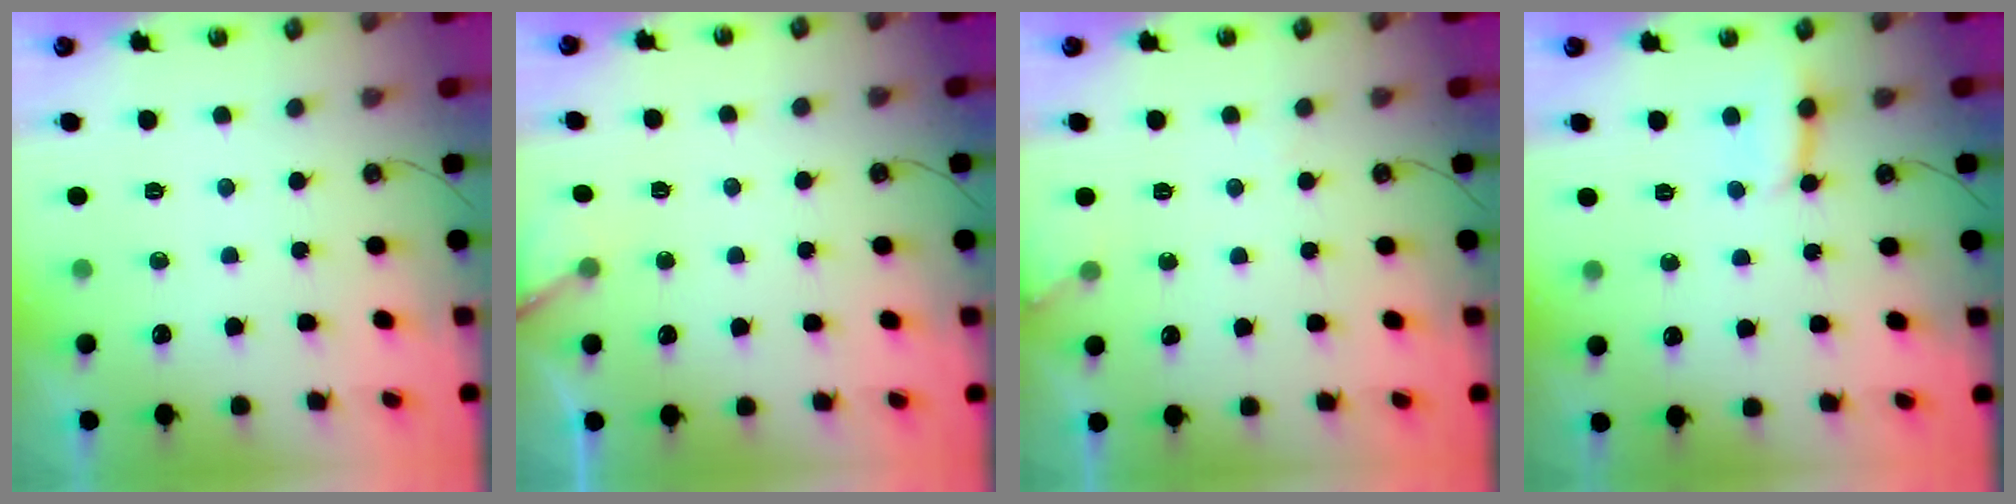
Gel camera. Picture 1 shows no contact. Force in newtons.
{"total": 4.5, "press": 4.5, "slide": 0.4}
{"total": 5.5, "press": 5.5, "slide": 0.2}
{"total": 3.1, "press": 3.1, "slide": 0.5}